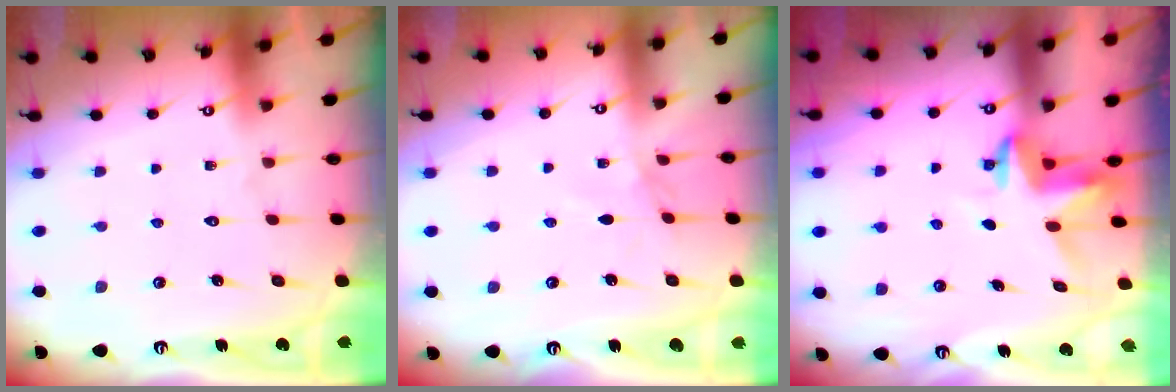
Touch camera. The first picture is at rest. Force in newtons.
{"total": 2.1, "press": 2.0, "slide": 0.4}
{"total": 3.7, "press": 3.7, "slide": 0.3}